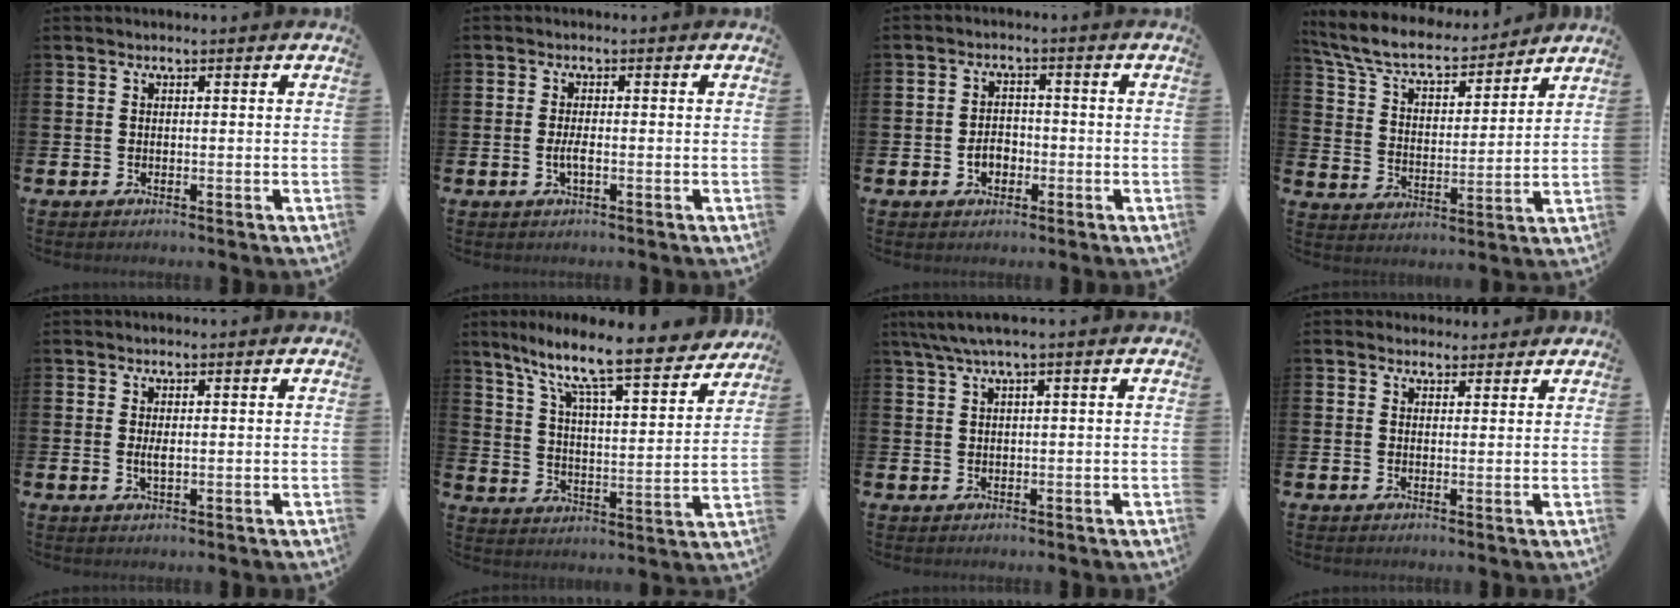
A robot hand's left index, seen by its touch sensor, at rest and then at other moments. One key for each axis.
{"total": 2.1, "fx": -0.6, "fy": 1.6, "fz": 1.2, "tx": -0.011, "ty": -0.001, "tz": -0.017}
{"total": 2.8, "fx": -1.0, "fy": 2.2, "fz": 1.6, "tx": -0.018, "ty": -0.002, "tz": -0.025}
{"total": 7.7, "fx": 6.9, "fy": 2.2, "fz": 2.6, "tx": -0.084, "ty": -0.047, "tz": 0.119}
{"total": 1.5, "fx": 0.1, "fy": 0.5, "fz": 1.4, "tx": -0.023, "ty": -0.002, "tz": 0.000}
{"total": 10.2, "fx": 8.9, "fy": 0.9, "fz": 4.9, "tx": -0.118, "ty": -0.070, "tz": 0.143}
{"total": 2.7, "fx": 1.6, "fy": -0.1, "fz": 2.1, "tx": -0.046, "ty": 0.003, "tz": 0.029}
{"total": 2.2, "fx": 2.0, "fy": 0.9, "fz": -0.1, "tx": 0.019, "ty": -0.011, "tz": 0.033}